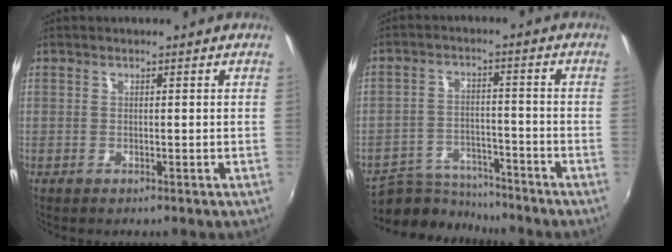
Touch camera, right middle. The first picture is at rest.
{"total": 8.7, "force": [-8.1, 2.8, 1.2], "torque": [-0.042, 0.010, -0.132]}